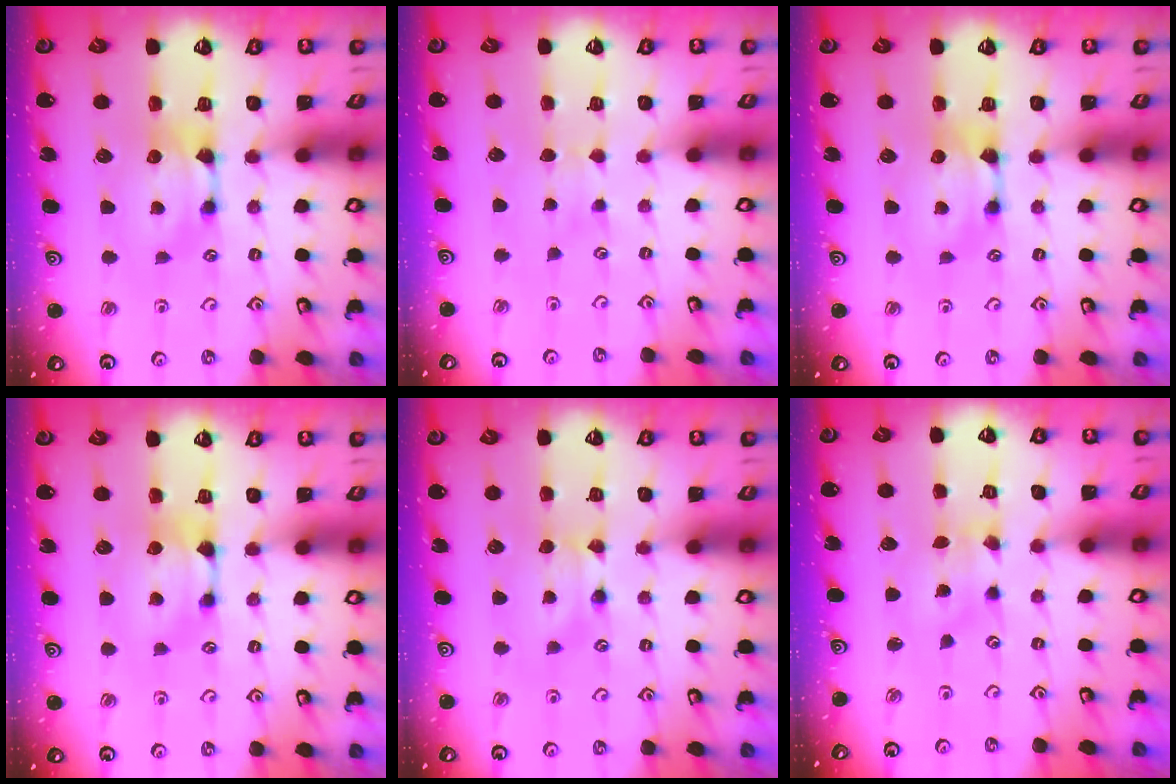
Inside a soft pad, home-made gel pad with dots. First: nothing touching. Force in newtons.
{"total": 2.6, "press": 2.6, "slide": 0.4}
{"total": 0.0}
{"total": 1.1, "press": 0.4, "slide": 1.1}
{"total": 0.0}
{"total": 1.7, "press": 1.3, "slide": 1.0}